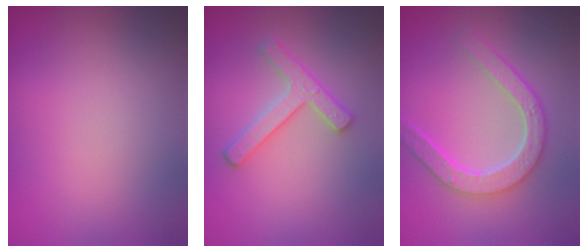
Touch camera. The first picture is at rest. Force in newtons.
{"total": 2.7, "press": 2.6, "slide": 0.5}
{"total": 4.7, "press": 3.8, "slide": 2.7}